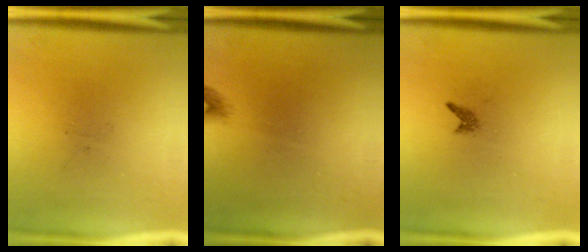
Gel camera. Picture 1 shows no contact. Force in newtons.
{"total": 0.9}
{"total": 0.7}